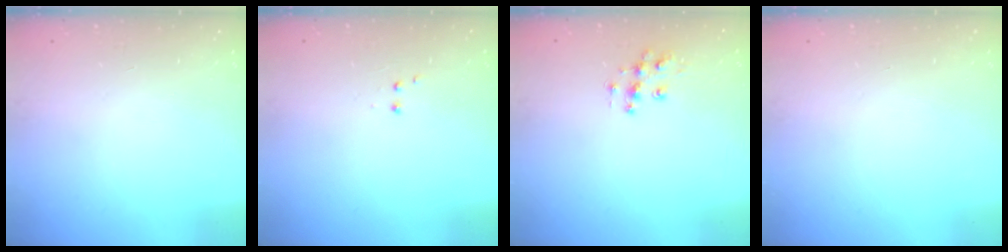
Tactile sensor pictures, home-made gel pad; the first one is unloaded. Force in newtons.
{"total": 1.9, "press": 1.8, "slide": 0.5}
{"total": 9.0, "press": 9.0, "slide": 0.5}
{"total": 0.0}